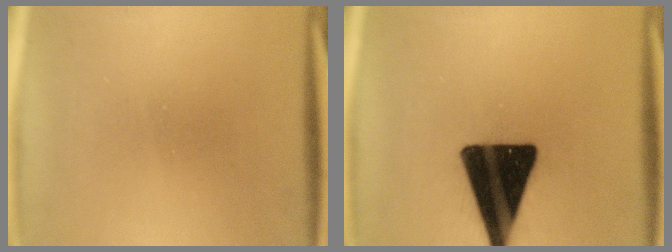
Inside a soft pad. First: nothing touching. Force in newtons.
{"total": 18.3}